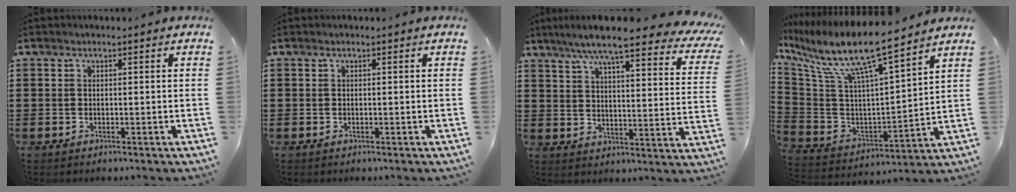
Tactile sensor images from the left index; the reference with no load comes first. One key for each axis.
{"total": 0.0}
{"total": 9.4, "fx": 7.8, "fy": 0.7, "fz": 5.3, "tx": -0.124, "ty": -0.039, "tz": 0.130}
{"total": 11.3, "fx": 8.6, "fy": 0.9, "fz": 7.2, "tx": -0.172, "ty": -0.061, "tz": 0.142}